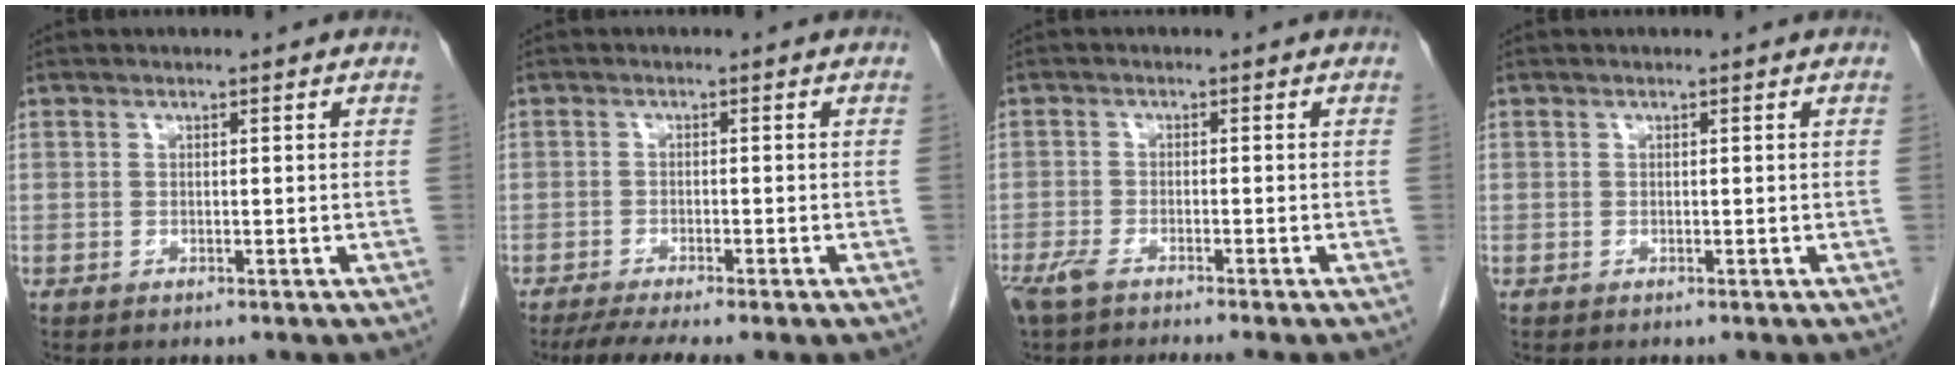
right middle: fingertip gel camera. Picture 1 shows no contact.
{"total": 6.0, "force": [-4.5, 0.1, 4.0], "torque": [-0.060, -0.011, -0.070]}
{"total": 6.3, "force": [-5.1, 0.3, 3.7], "torque": [-0.058, -0.013, -0.085]}
{"total": 0.0}